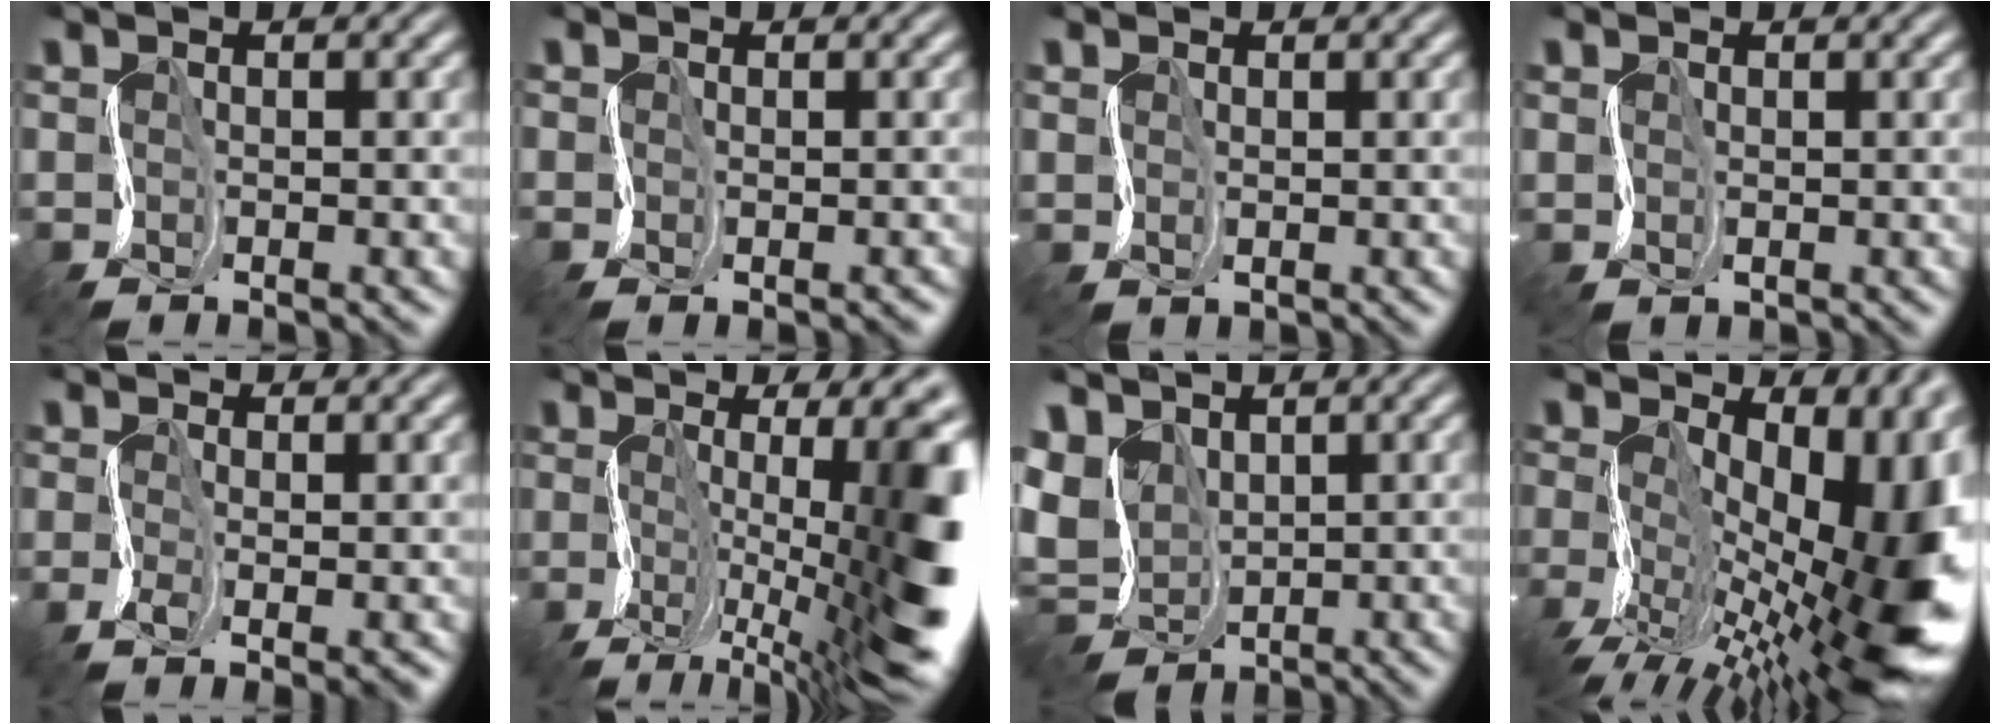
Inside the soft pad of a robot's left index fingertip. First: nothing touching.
{"total": 1.2, "force": [-0.8, 0.8, 0.4], "torque": [-0.007, -0.002, -0.013]}
{"total": 1.3, "force": [0.4, 0.0, -1.3], "torque": [0.010, 0.006, 0.005]}
{"total": 1.2, "force": [0.3, 0.1, -1.1], "torque": [0.010, 0.004, 0.005]}
{"total": 1.8, "force": [-0.7, 0.5, 1.5], "torque": [-0.039, -0.003, -0.018]}
{"total": 11.8, "force": [-1.5, 4.2, 10.9], "torque": [-0.152, 0.010, -0.032]}
{"total": 3.0, "force": [1.1, 2.8, 0.4], "torque": [-0.034, 0.012, 0.010]}
{"total": 15.8, "force": [-2.7, 8.9, 12.7], "torque": [-0.183, -0.017, -0.037]}